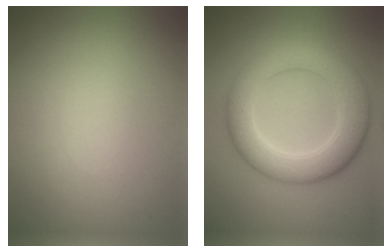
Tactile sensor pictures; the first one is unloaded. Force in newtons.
{"total": 6.9, "press": 6.8, "slide": 0.6}